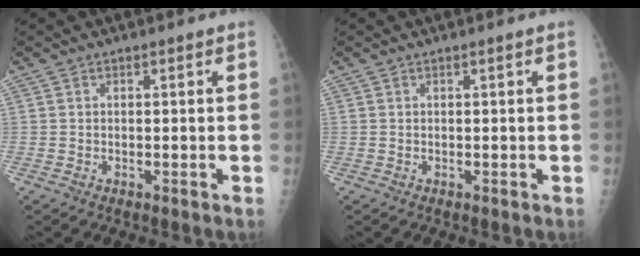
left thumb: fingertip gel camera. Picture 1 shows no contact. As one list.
[{"total": 0.0}]